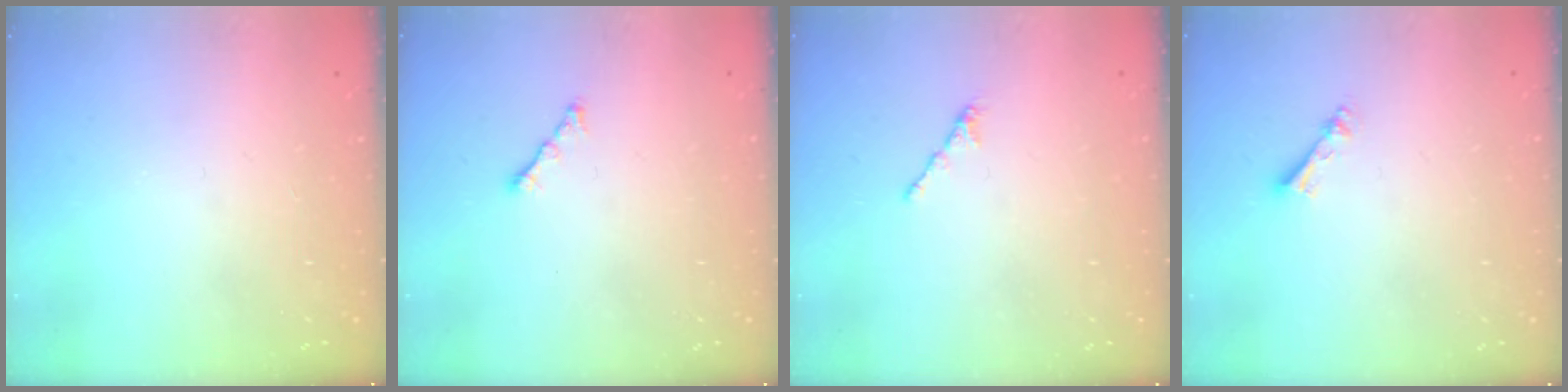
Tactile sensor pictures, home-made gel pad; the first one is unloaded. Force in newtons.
{"total": 2.3, "press": 2.2, "slide": 0.7}
{"total": 1.7, "press": 1.6, "slide": 0.5}
{"total": 2.4, "press": 2.4, "slide": 0.4}